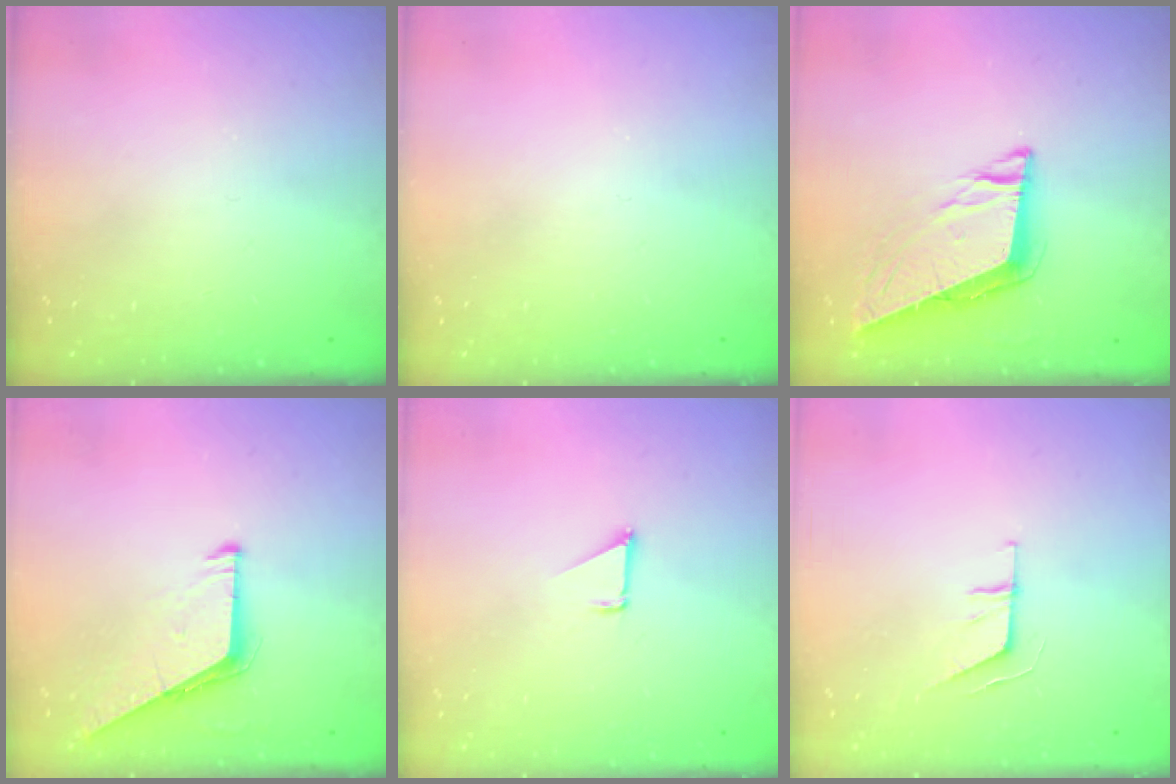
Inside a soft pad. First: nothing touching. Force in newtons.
{"total": 0.0}
{"total": 8.7, "press": 8.4, "slide": 2.1}
{"total": 6.5, "press": 6.4, "slide": 0.5}
{"total": 1.1, "press": 1.1, "slide": 0.1}
{"total": 4.5, "press": 4.5, "slide": 0.3}